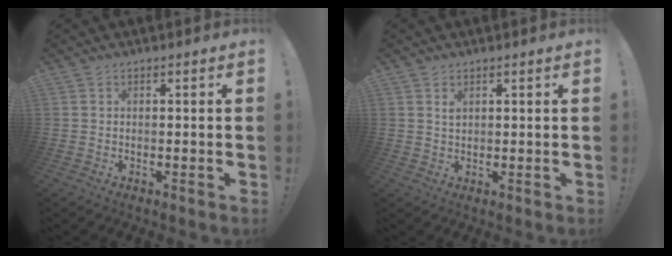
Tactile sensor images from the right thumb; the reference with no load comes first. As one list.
[{"total": 1.4, "force": [0.9, 0.8, 0.7], "torque": [0.001, -0.007, 0.015]}]